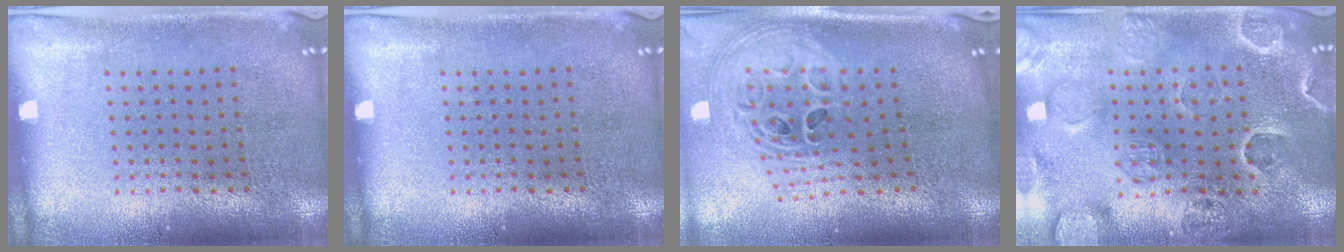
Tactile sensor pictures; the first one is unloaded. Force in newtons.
{"total": 0.0}
{"total": 3.0, "press": 2.1, "slide": 2.1}
{"total": 2.7, "press": 2.7, "slide": 0.5}